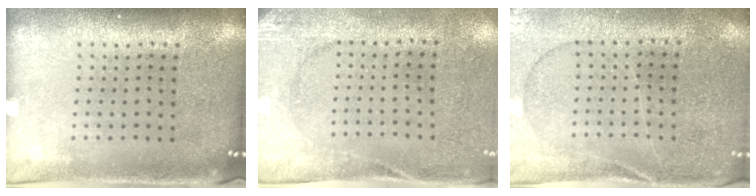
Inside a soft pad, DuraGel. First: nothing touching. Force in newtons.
{"total": 2.7, "press": 2.1, "slide": 1.7}
{"total": 0.5, "press": 0.4, "slide": 0.4}